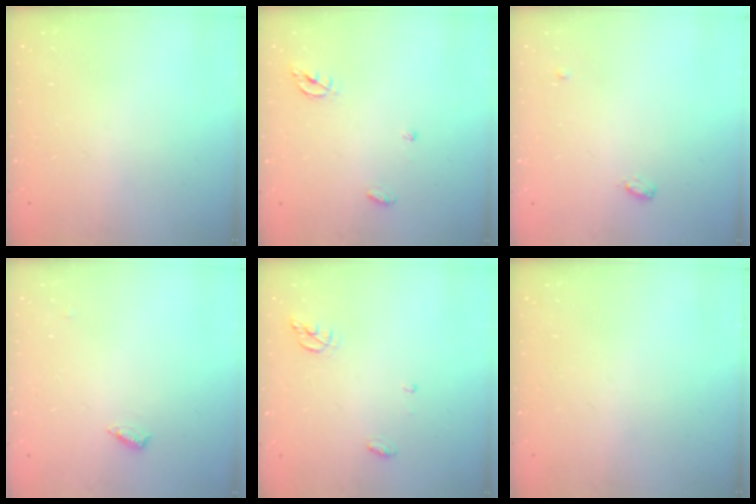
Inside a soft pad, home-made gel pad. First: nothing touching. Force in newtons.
{"total": 4.2, "press": 4.2, "slide": 0.3}
{"total": 7.9, "press": 4.2, "slide": 6.7}
{"total": 4.4, "press": 4.1, "slide": 1.4}
{"total": 5.2, "press": 5.2, "slide": 0.2}
{"total": 0.0}